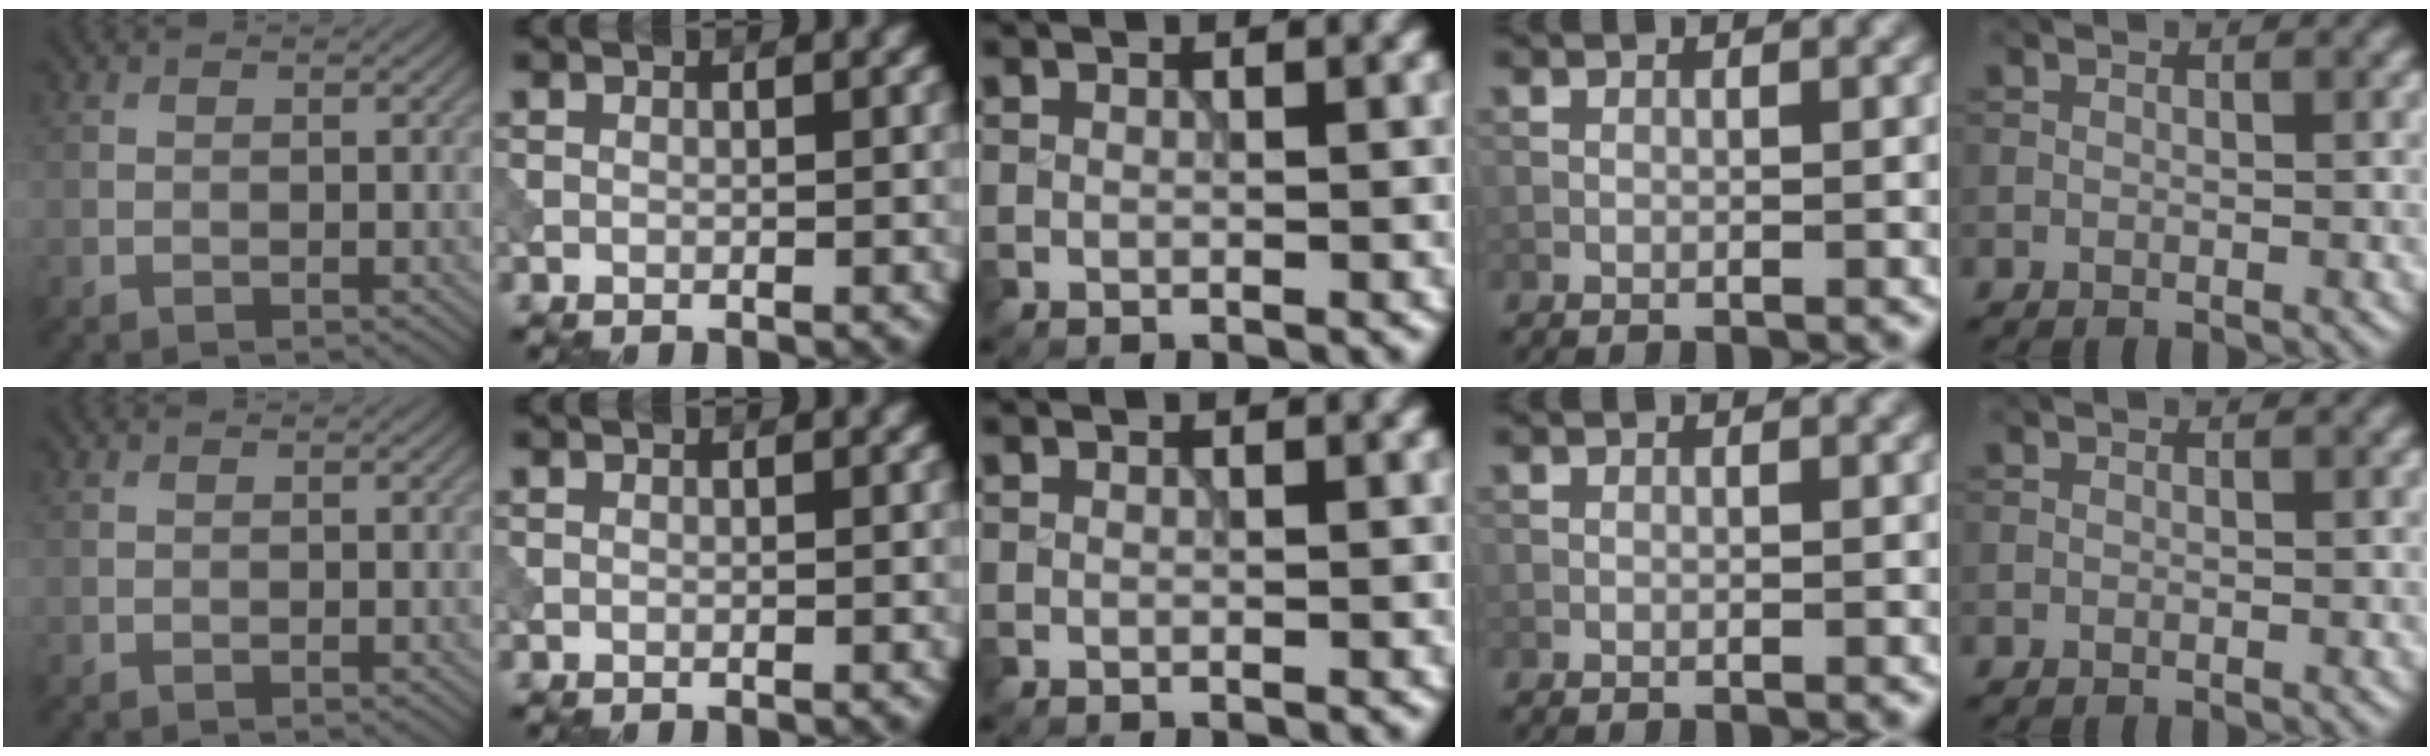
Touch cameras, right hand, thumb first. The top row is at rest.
{}